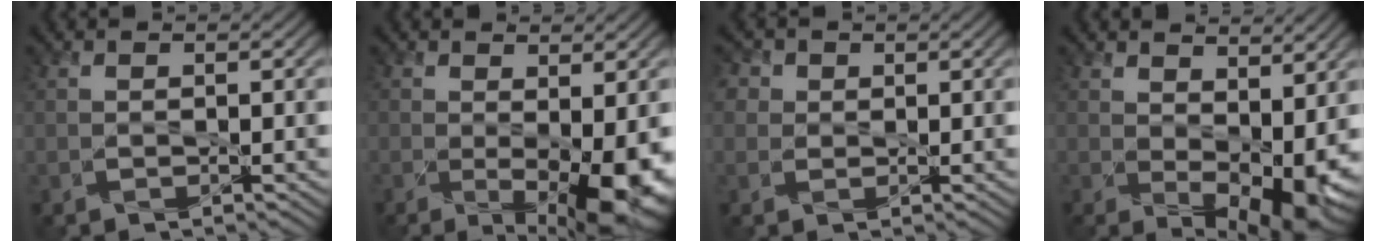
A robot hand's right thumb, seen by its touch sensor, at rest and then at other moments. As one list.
[{"total": 7.7, "force": [-1.9, 3.3, 6.7], "torque": [-0.105, -0.026, -0.016]}, {"total": 4.6, "force": [2.2, 3.6, 1.7], "torque": [-0.068, 0.013, 0.032]}, {"total": 8.8, "force": [1.7, 4.8, 7.2], "torque": [-0.116, -0.022, 0.046]}]